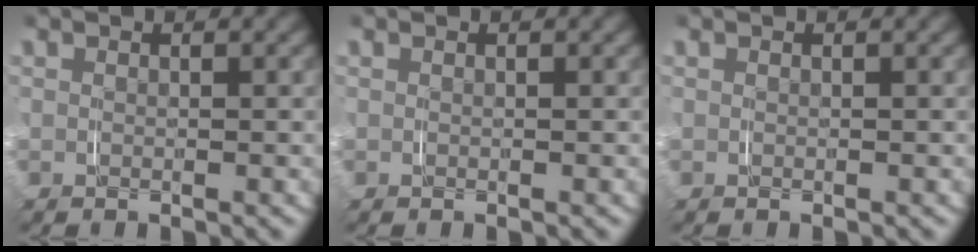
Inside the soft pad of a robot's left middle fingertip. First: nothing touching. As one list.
[{"total": 0.0}, {"total": 0.0}]